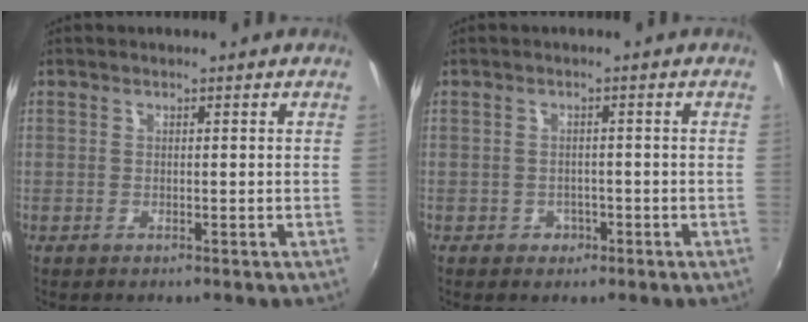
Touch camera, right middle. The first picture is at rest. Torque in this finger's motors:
{"motor_torque": [0.31, -0.30, -0.01, 0.00]}